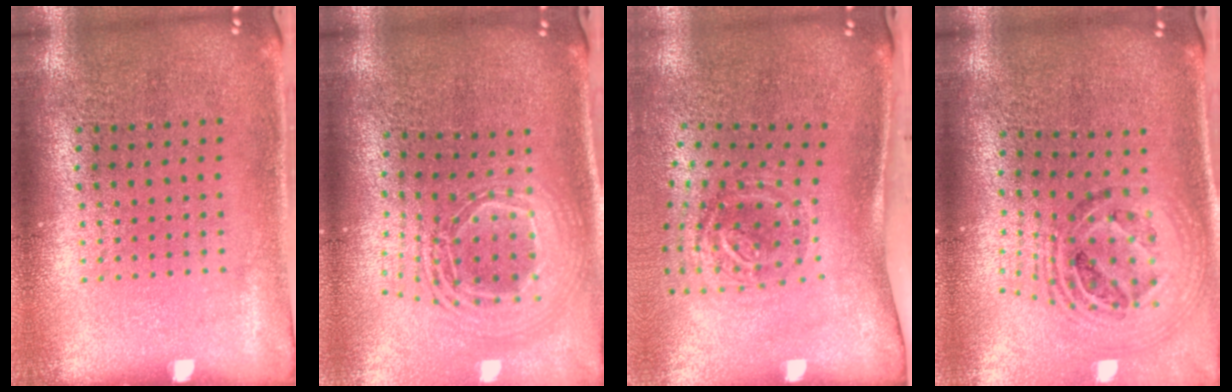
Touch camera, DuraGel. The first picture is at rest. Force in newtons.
{"total": 2.4, "press": 1.8, "slide": 1.6}
{"total": 1.9, "press": 1.2, "slide": 1.5}
{"total": 1.7, "press": 1.5, "slide": 0.8}